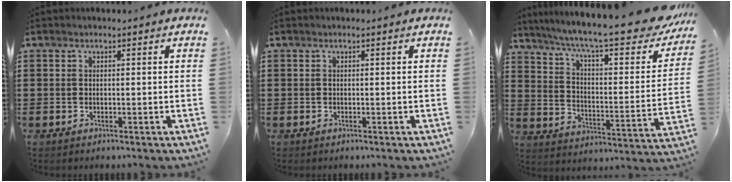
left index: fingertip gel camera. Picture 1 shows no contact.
{"total": 0.0}
{"total": 10.7, "force": [8.6, 0.8, 6.2], "torque": [-0.134, -0.060, 0.140]}